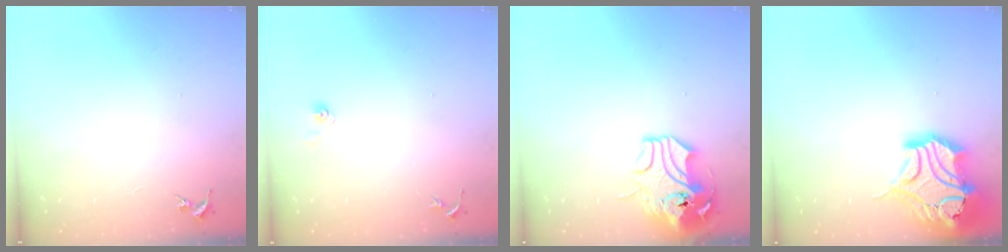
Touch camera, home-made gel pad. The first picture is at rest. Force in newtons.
{"total": 3.6, "press": 2.9, "slide": 2.1}
{"total": 12.0, "press": 11.8, "slide": 2.2}
{"total": 19.2, "press": 18.9, "slide": 3.2}